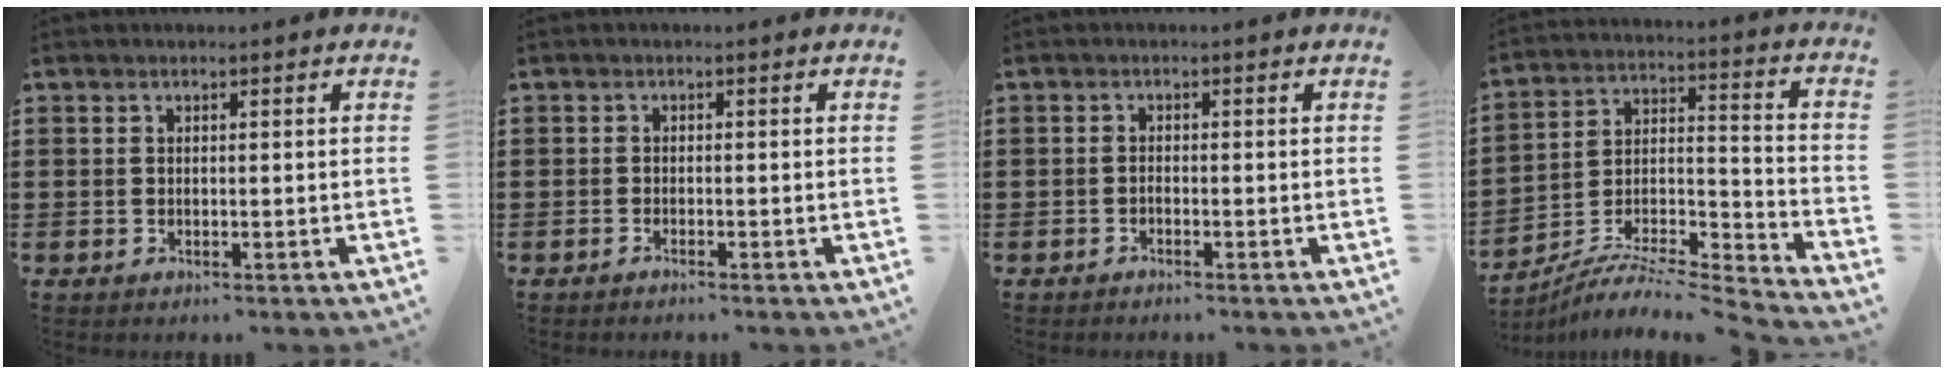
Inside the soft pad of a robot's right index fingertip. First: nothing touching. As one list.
[{"total": 1.0, "force": [-0.9, -0.3, 0.1], "torque": [-0.005, -0.004, -0.018]}, {"total": 1.0, "force": [-1.0, -0.2, 0.2], "torque": [-0.006, -0.005, -0.019]}, {"total": 7.3, "force": [-6.8, 0.7, 2.5], "torque": [-0.042, 0.000, -0.138]}]